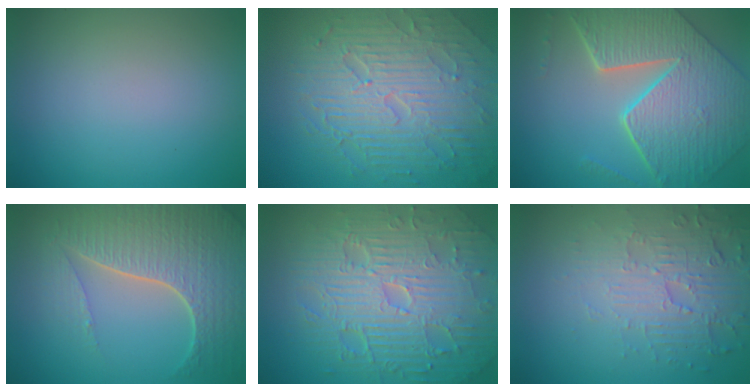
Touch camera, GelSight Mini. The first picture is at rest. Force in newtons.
{"total": 9.4, "press": 6.2, "slide": 7.0}
{"total": 9.6, "press": 7.0, "slide": 6.4}
{"total": 7.8, "press": 5.4, "slide": 5.7}
{"total": 11.2, "press": 7.3, "slide": 8.5}
{"total": 5.8, "press": 3.7, "slide": 4.4}